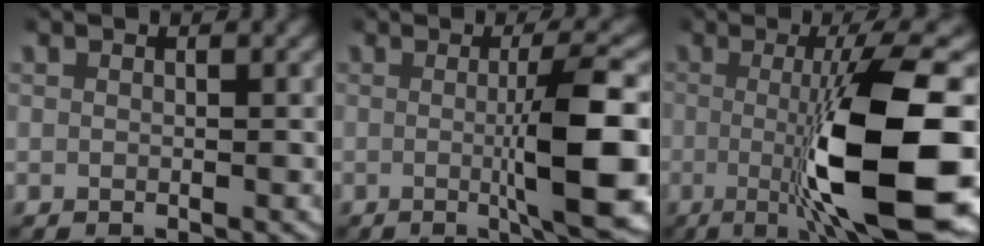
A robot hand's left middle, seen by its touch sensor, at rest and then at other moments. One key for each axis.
{"total": 7.6, "fx": -0.6, "fy": 0.5, "fz": 7.6, "tx": -0.104, "ty": -0.001, "tz": -0.008}
{"total": 12.0, "fx": -1.3, "fy": 2.0, "fz": 11.7, "tx": -0.175, "ty": 0.000, "tz": -0.018}